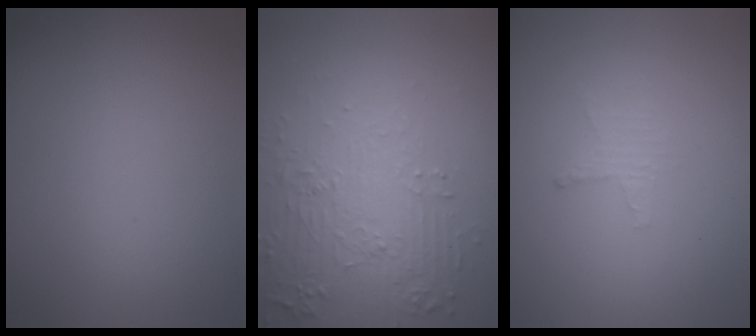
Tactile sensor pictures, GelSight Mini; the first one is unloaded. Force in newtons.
{"total": 5.9, "press": 3.9, "slide": 4.5}
{"total": 1.2, "press": 1.2, "slide": 0.4}